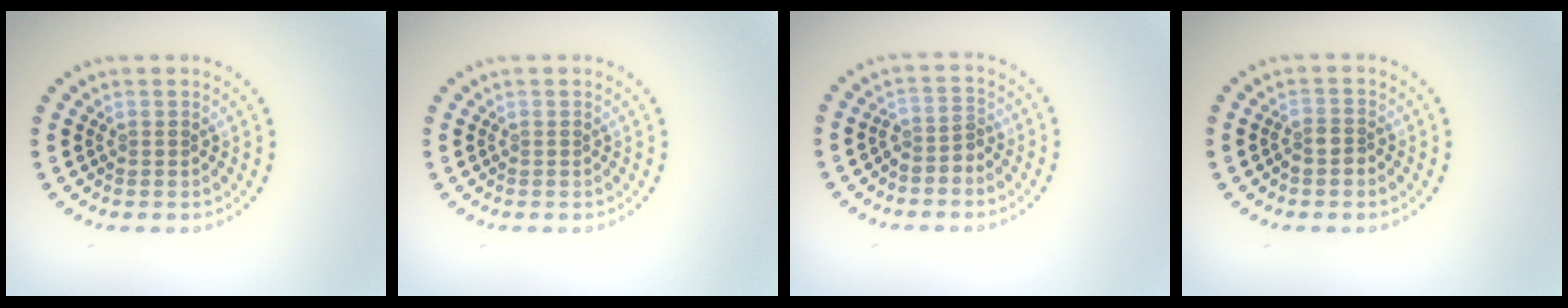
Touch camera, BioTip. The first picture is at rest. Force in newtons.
{"total": 0.0}
{"total": 1.8, "press": 1.4, "slide": 1.1}
{"total": 1.5, "press": 1.3, "slide": 0.7}